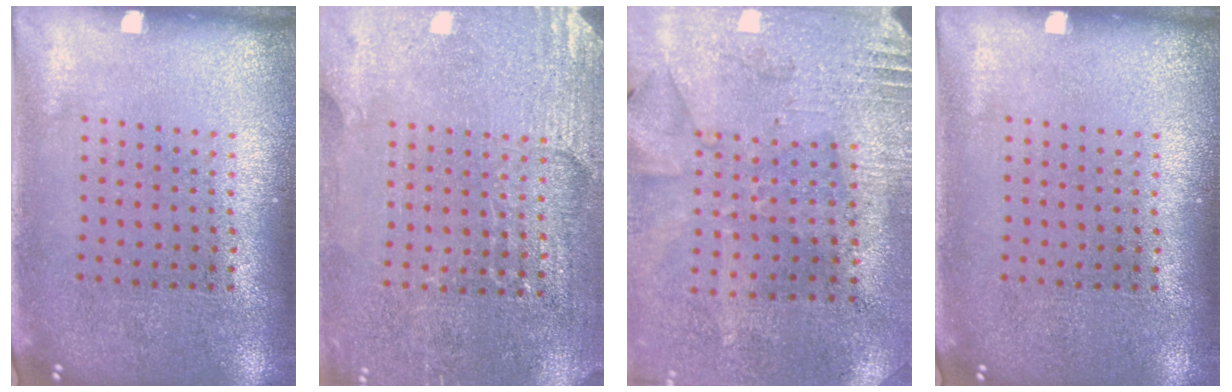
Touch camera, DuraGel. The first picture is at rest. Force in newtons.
{"total": 2.9, "press": 2.9, "slide": 0.2}
{"total": 2.8, "press": 2.2, "slide": 1.7}
{"total": 0.0}